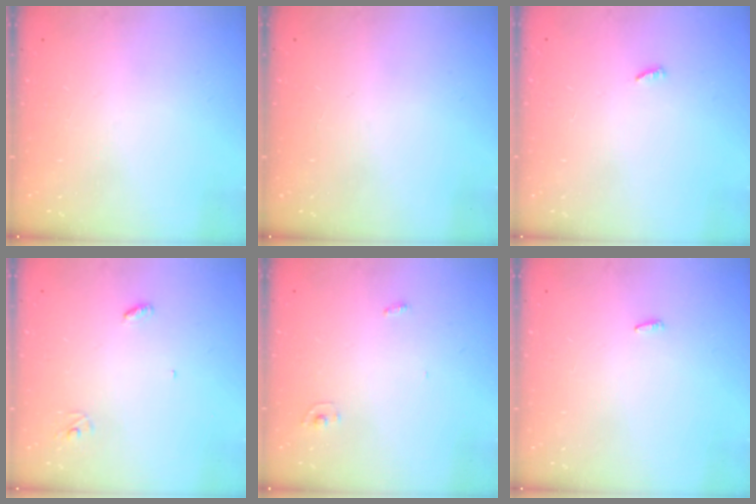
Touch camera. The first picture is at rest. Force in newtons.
{"total": 0.0}
{"total": 1.9, "press": 1.9, "slide": 0.3}
{"total": 3.2, "press": 3.2, "slide": 0.3}
{"total": 2.4, "press": 2.4, "slide": 0.2}
{"total": 2.1, "press": 1.9, "slide": 0.7}